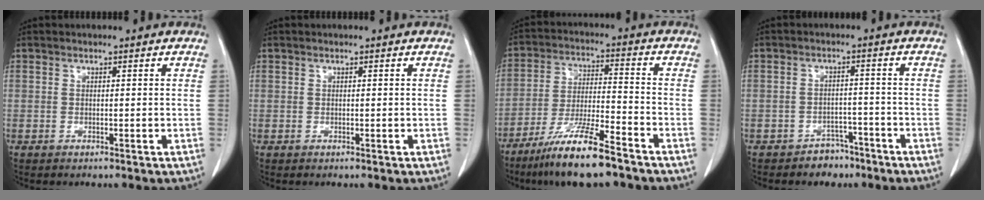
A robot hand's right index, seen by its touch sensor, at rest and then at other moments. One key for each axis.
{"total": 0.0}
{"total": 12.4, "fx": -9.0, "fy": 1.0, "fz": 8.5, "tx": -0.163, "ty": -0.029, "tz": -0.165}
{"total": 3.9, "fx": -2.7, "fy": 2.7, "fz": 0.5, "tx": -0.005, "ty": 0.013, "tz": -0.037}